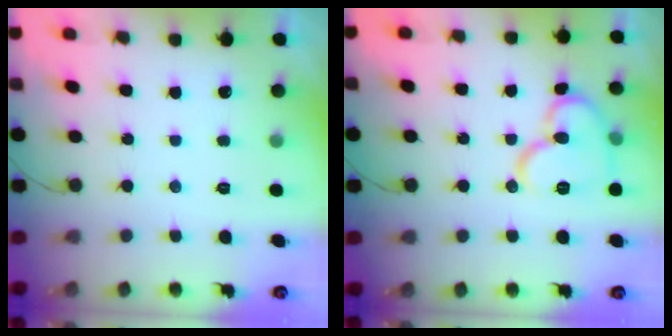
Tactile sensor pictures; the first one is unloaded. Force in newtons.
{"total": 12.8, "press": 12.8, "slide": 0.6}